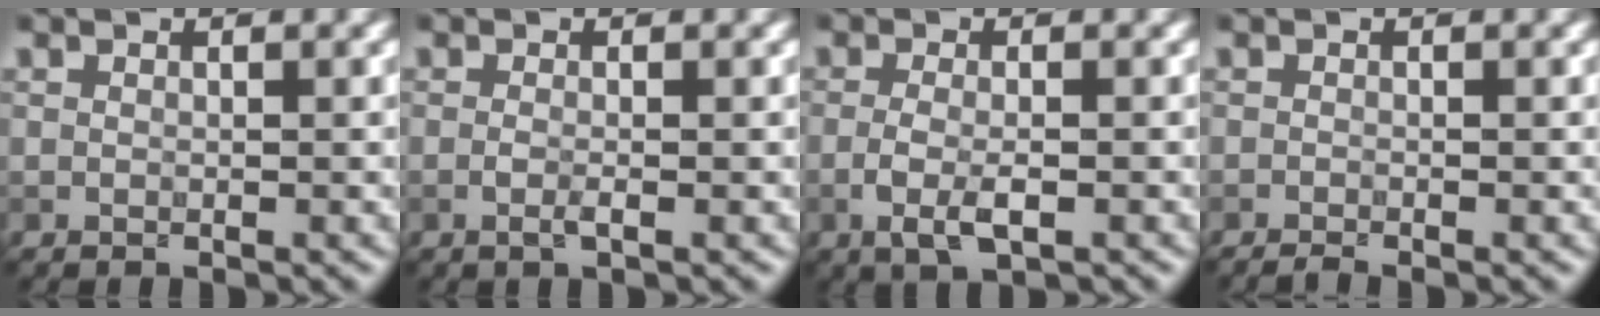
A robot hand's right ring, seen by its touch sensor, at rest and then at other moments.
{"total": 0.9, "force": [-0.2, 0.2, 0.9], "torque": [-0.021, -0.001, -0.008]}
{"total": 3.0, "force": [-1.1, 0.9, 2.6], "torque": [-0.062, -0.002, -0.026]}
{"total": 1.3, "force": [-1.1, 0.1, 0.6], "torque": [-0.015, -0.001, -0.023]}